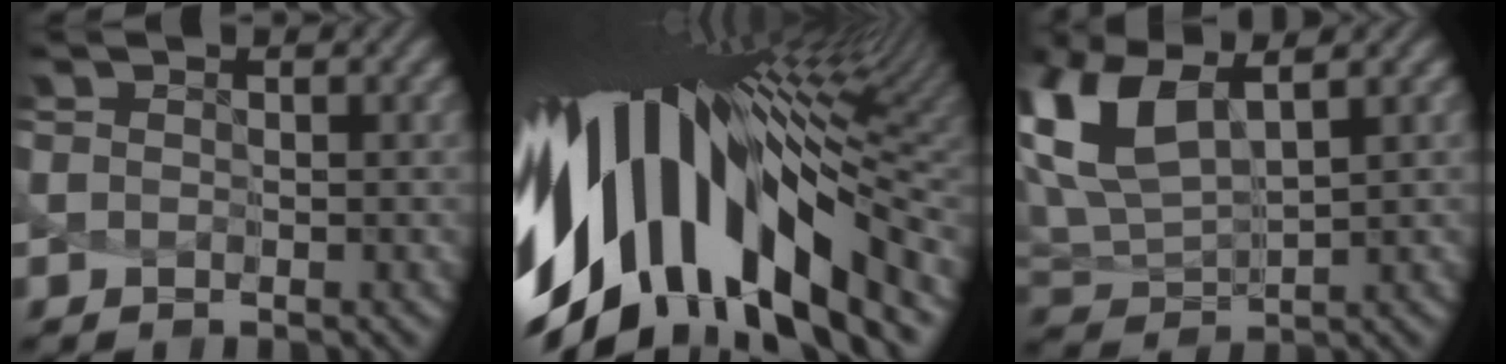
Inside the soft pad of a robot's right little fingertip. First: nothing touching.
{"total": 15.5, "force": [-0.3, 6.3, 14.2], "torque": [-0.250, -0.012, 0.006]}
{"total": 6.4, "force": [4.3, 2.0, 4.3], "torque": [-0.130, 0.001, 0.098]}